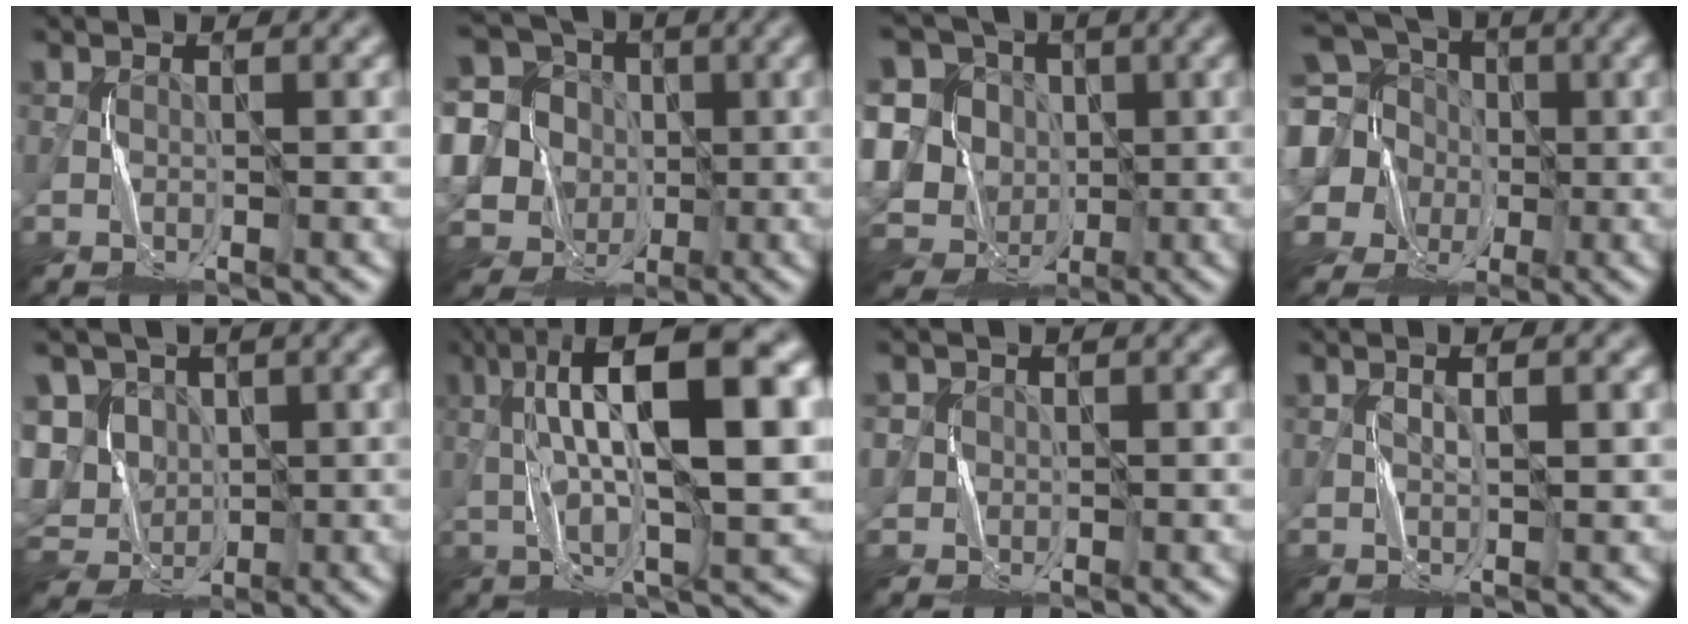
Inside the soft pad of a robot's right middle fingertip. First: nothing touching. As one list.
[{"total": 14.5, "force": [2.6, 13.1, 5.5], "torque": [-0.170, 0.033, 0.024]}, {"total": 13.5, "force": [1.3, 12.3, 5.6], "torque": [-0.159, 0.026, 0.013]}, {"total": 16.7, "force": [2.7, 15.2, 6.2], "torque": [-0.192, 0.013, 0.015]}, {"total": 9.4, "force": [0.8, 8.6, 3.8], "torque": [-0.106, 0.022, -0.009]}, {"total": 13.5, "force": [3.0, 3.3, 12.8], "torque": [-0.218, 0.019, 0.052]}, {"total": 1.8, "force": [0.7, 1.6, -0.5], "torque": [0.012, 0.004, 0.008]}, {"total": 1.3, "force": [0.7, -0.3, 1.0], "torque": [-0.012, -0.002, 0.017]}]